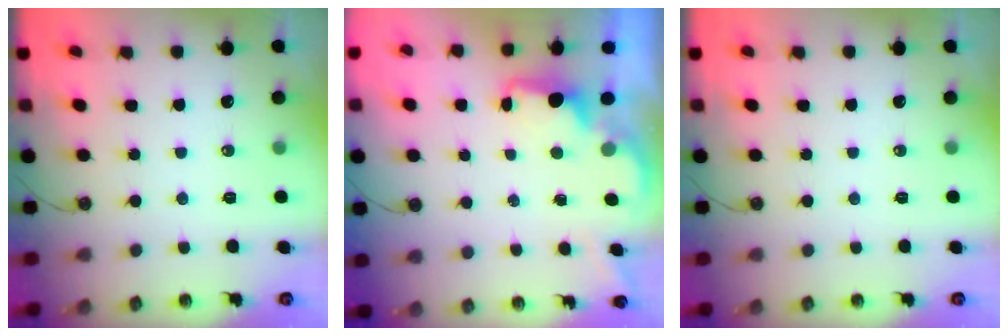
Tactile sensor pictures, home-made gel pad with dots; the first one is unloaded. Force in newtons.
{"total": 1.7, "press": 1.5, "slide": 0.7}
{"total": 0.0}